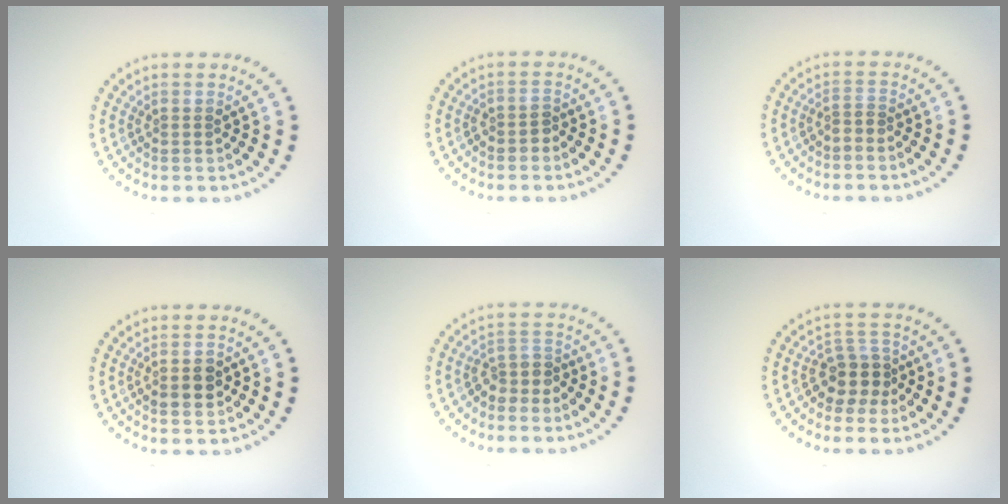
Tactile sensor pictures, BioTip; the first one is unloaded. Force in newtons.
{"total": 1.1, "press": 1.0, "slide": 0.4}
{"total": 0.8, "press": 0.4, "slide": 0.7}
{"total": 1.8, "press": 1.8, "slide": 0.1}
{"total": 2.3, "press": 1.7, "slide": 1.6}
{"total": 2.8, "press": 2.4, "slide": 1.5}